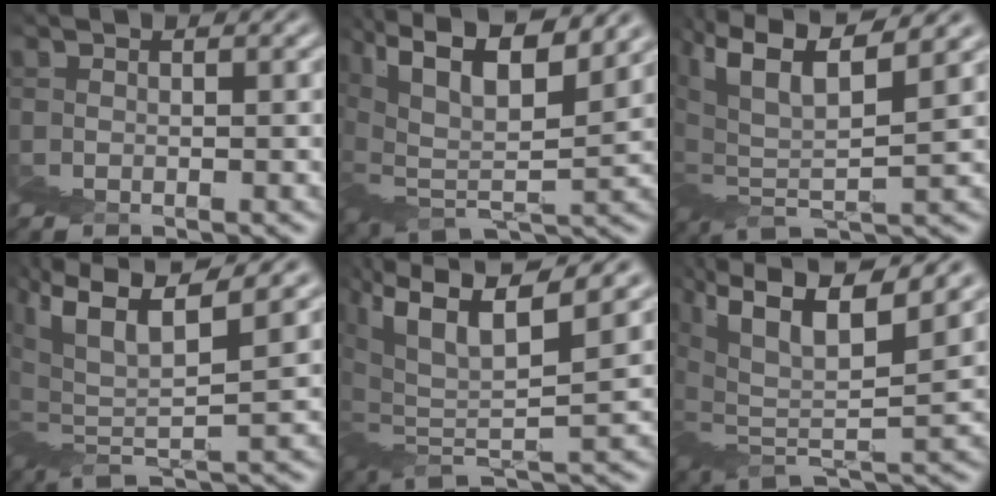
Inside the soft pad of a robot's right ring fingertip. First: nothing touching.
{"total": 6.8, "force": [4.2, 2.4, 4.8], "torque": [-0.092, 0.009, 0.069]}
{"total": 4.4, "force": [2.8, 0.4, 3.3], "torque": [-0.058, 0.013, 0.043]}
{"total": 4.2, "force": [2.6, 0.0, 3.3], "torque": [-0.054, 0.013, 0.041]}
{"total": 4.1, "force": [2.6, -0.3, 3.2], "torque": [-0.054, 0.013, 0.042]}
{"total": 4.8, "force": [3.3, 0.3, 3.4], "torque": [-0.062, 0.011, 0.055]}